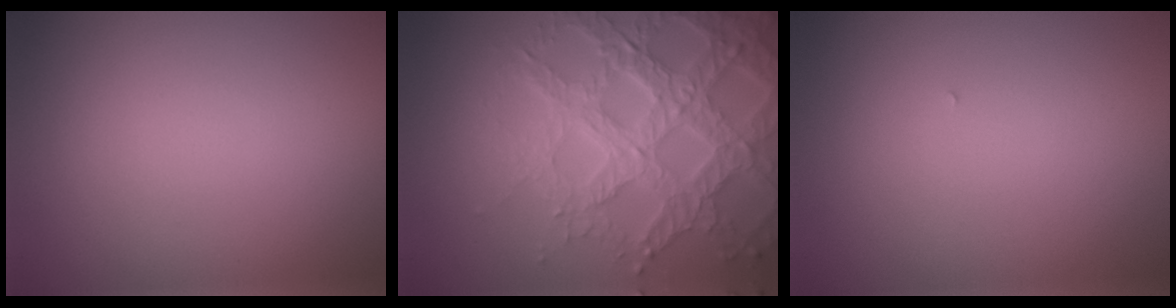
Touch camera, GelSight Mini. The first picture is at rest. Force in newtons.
{"total": 7.0, "press": 6.7, "slide": 1.8}
{"total": 0.0}